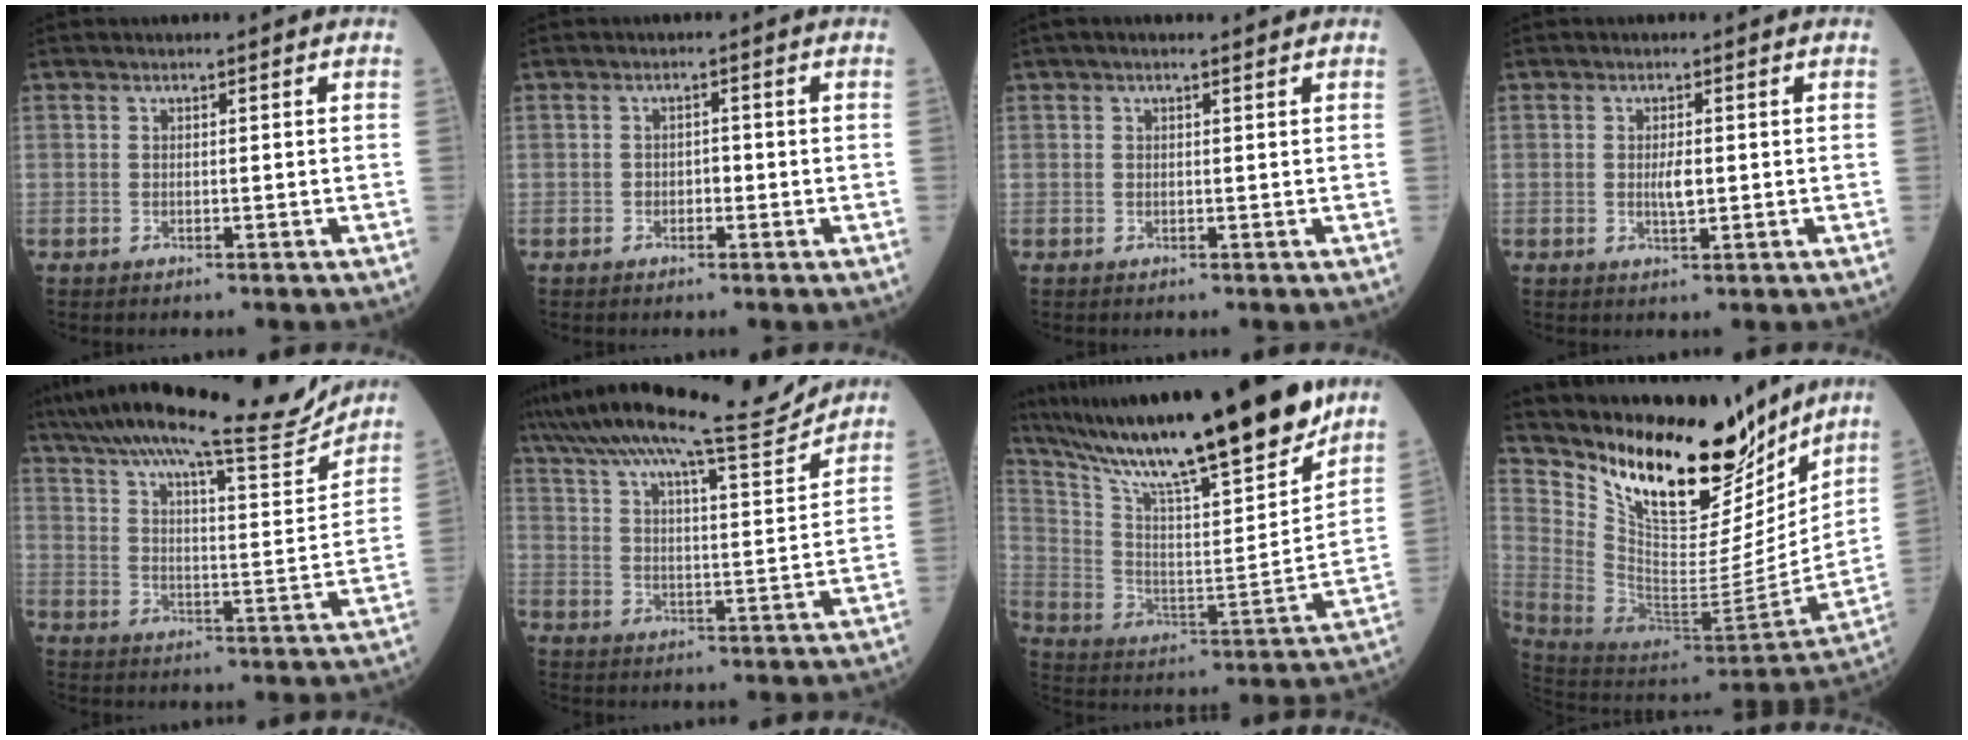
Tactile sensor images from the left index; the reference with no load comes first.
{"total": 1.3, "force": [-0.4, 0.8, 0.9], "torque": [-0.009, 0.004, -0.009]}
{"total": 1.9, "force": [1.4, 0.3, 1.3], "torque": [-0.026, 0.016, 0.020]}
{"total": 2.3, "force": [0.0, 0.6, 2.2], "torque": [-0.044, -0.002, 0.002]}
{"total": 20.6, "force": [18.6, 1.3, 8.7], "torque": [-0.147, -0.022, 0.266]}
{"total": 17.7, "force": [16.1, 0.0, 7.4], "torque": [-0.125, -0.010, 0.241]}
{"total": 25.2, "force": [20.7, 1.5, 14.3], "torque": [-0.255, -0.023, 0.333]}
{"total": 22.4, "force": [17.2, 7.8, 12.0], "torque": [-0.206, -0.027, 0.293]}